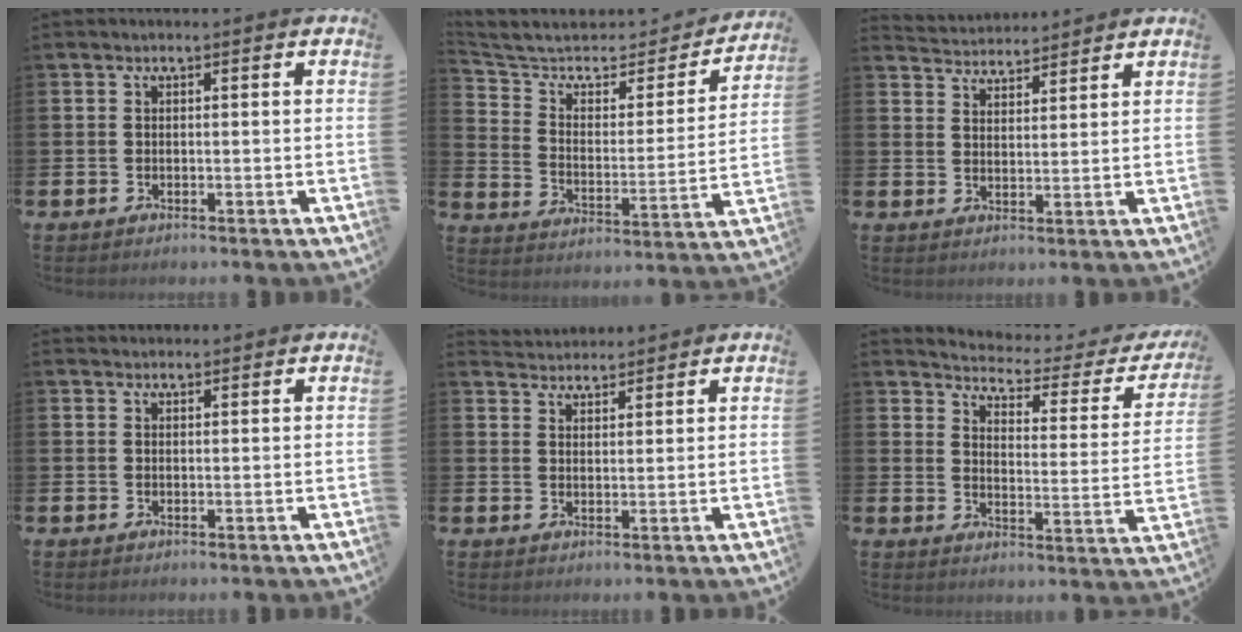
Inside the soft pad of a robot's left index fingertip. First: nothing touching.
{"total": 6.5, "force": [5.2, 3.1, 2.5], "torque": [-0.077, -0.043, 0.080]}
{"total": 3.9, "force": [3.8, 0.4, -0.5], "torque": [-0.006, -0.023, 0.069]}
{"total": 1.4, "force": [1.3, 0.3, 0.0], "torque": [0.011, -0.004, 0.022]}
{"total": 3.2, "force": [3.2, 0.4, -0.3], "torque": [0.003, -0.019, 0.058]}
{"total": 3.7, "force": [3.4, 1.0, 1.0], "torque": [-0.043, -0.031, 0.049]}